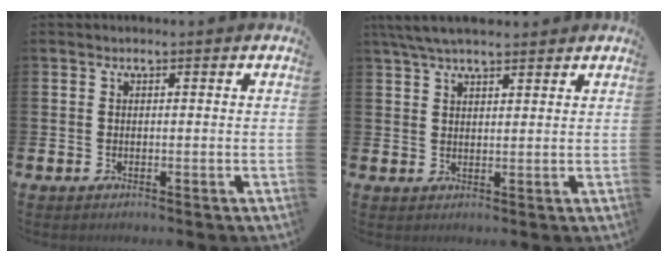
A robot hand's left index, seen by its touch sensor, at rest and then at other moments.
{"total": 4.8, "force": [4.2, 1.2, 2.0], "torque": [-0.041, -0.007, 0.077]}